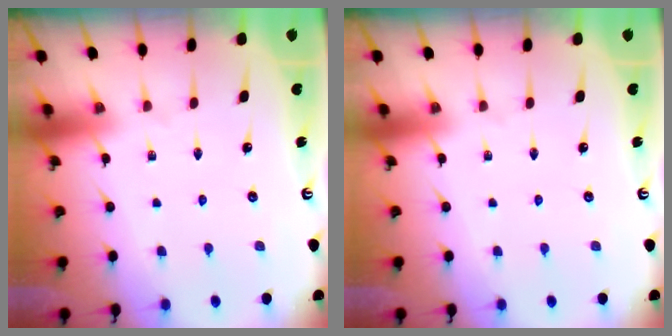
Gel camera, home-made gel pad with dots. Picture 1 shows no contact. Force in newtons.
{"total": 0.0}